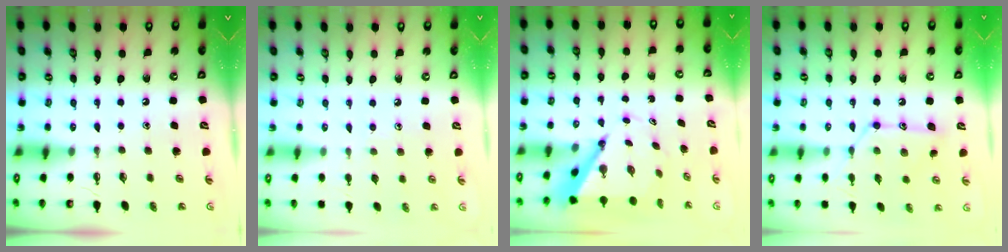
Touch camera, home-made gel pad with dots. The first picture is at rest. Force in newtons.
{"total": 4.4, "press": 4.3, "slide": 0.4}
{"total": 6.8, "press": 6.8, "slide": 0.4}
{"total": 12.4, "press": 12.4, "slide": 0.4}